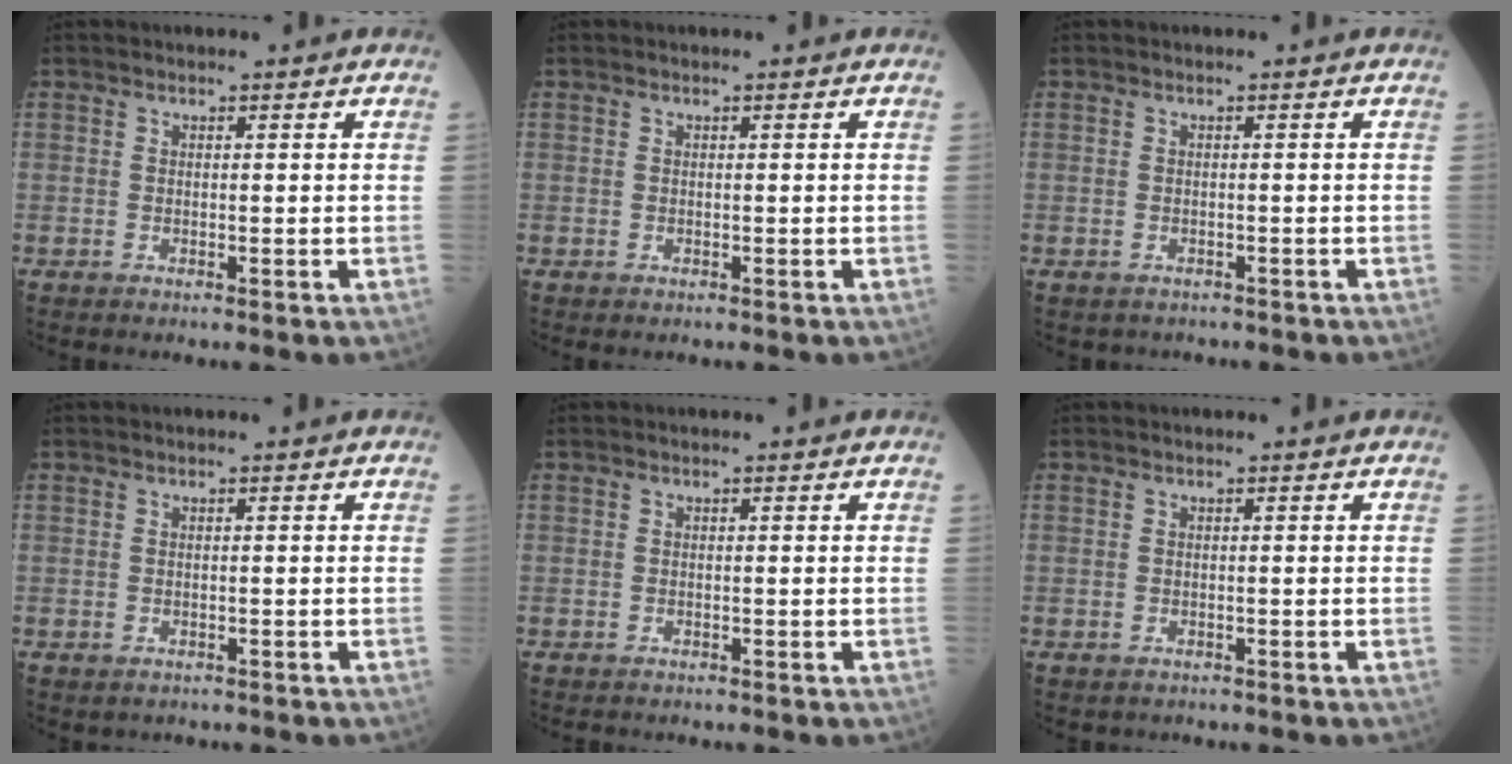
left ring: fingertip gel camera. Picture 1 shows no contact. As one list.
[{"total": 0.0}, {"total": 2.3, "force": [-1.9, 1.2, 0.2], "torque": [-0.006, 0.002, -0.023]}, {"total": 1.2, "force": [-0.8, 0.8, 0.1], "torque": [-0.004, 0.001, -0.007]}, {"total": 0.7, "force": [-0.6, 0.3, 0.1], "torque": [-0.008, 0.001, -0.008]}, {"total": 0.9, "force": [-0.6, 0.6, 0.0], "torque": [-0.005, 0.002, -0.006]}]